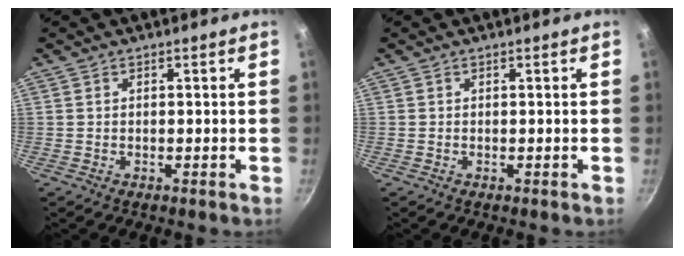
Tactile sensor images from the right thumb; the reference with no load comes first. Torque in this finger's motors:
{"motor_torque": [0.17, 0.07, 0.33, 0.08, 0.03]}